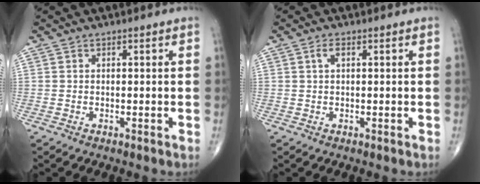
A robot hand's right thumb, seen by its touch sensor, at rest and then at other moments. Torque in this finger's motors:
{"motor_torque": [0.15, 0.60, 0.11, -0.05, 0.00]}